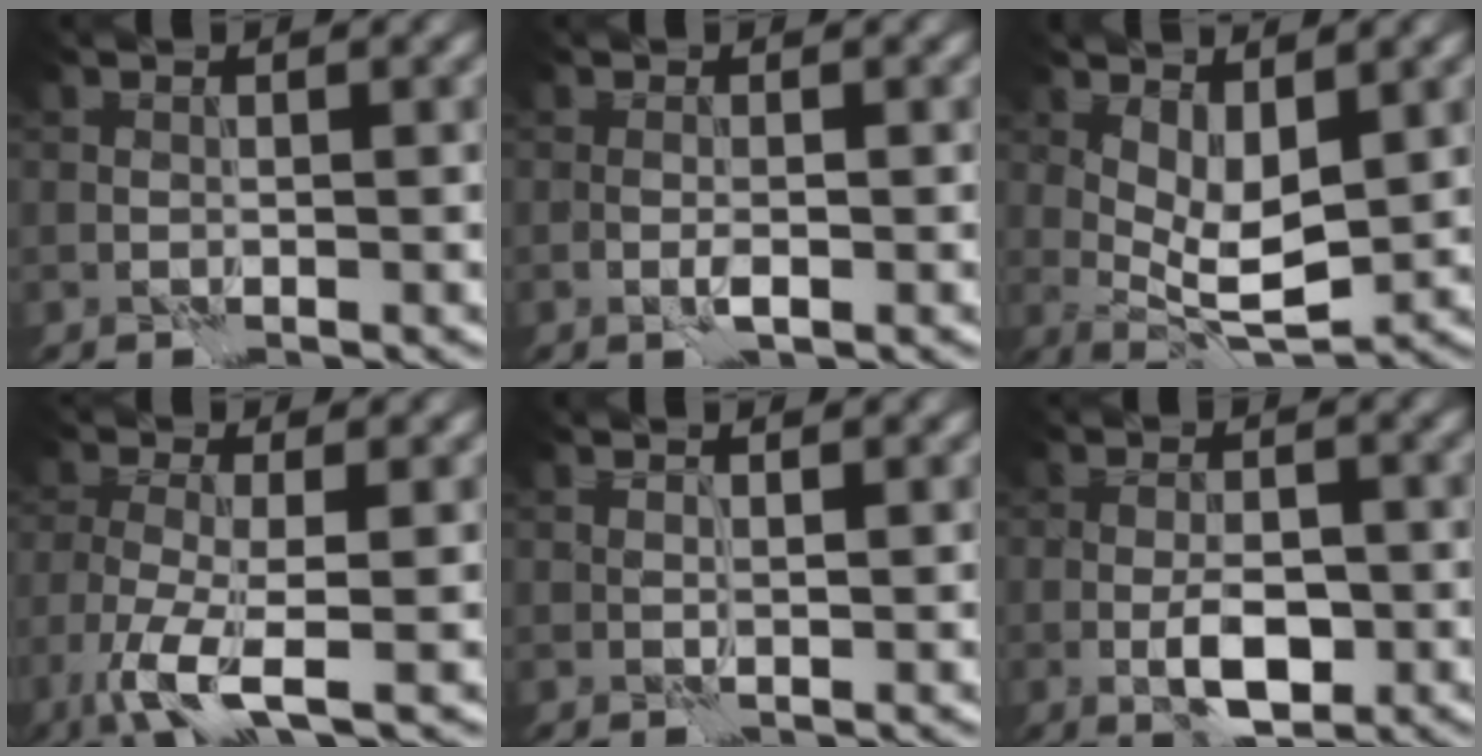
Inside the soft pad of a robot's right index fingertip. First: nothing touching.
{"total": 1.3, "force": [-0.4, 0.3, 1.2], "torque": [-0.025, -0.002, -0.009]}
{"total": 4.9, "force": [1.0, 2.0, 4.3], "torque": [-0.077, -0.009, 0.022]}
{"total": 5.7, "force": [-2.9, 1.4, 4.7], "torque": [-0.100, -0.012, -0.064]}
{"total": 1.5, "force": [1.1, 0.4, 0.9], "torque": [-0.010, -0.005, 0.004]}
{"total": 4.0, "force": [-1.3, 1.7, 3.4], "torque": [-0.058, 0.000, -0.022]}